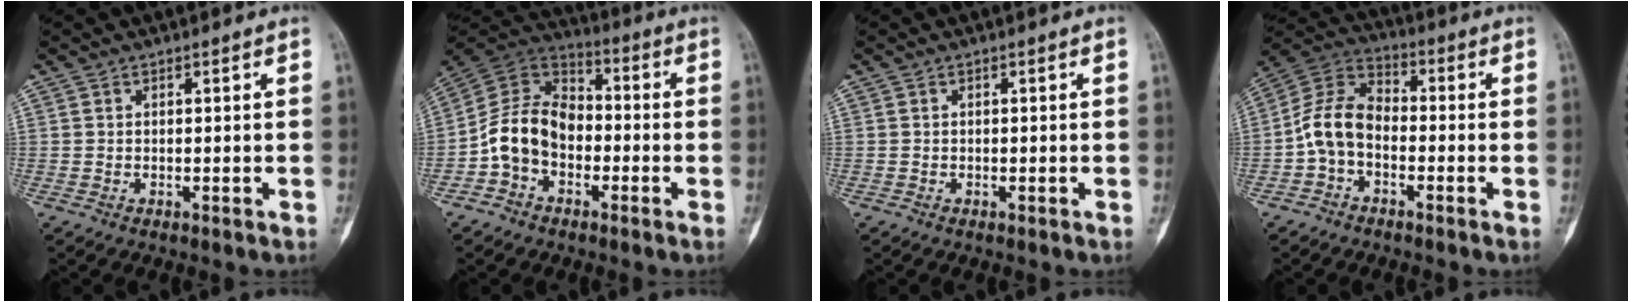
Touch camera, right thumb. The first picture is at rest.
{"total": 12.7, "force": [-3.3, 9.4, 7.9], "torque": [-0.132, 0.048, -0.072]}
{"total": 0.0}
{"total": 9.7, "force": [-2.4, 6.5, 6.8], "torque": [-0.125, 0.038, -0.061]}